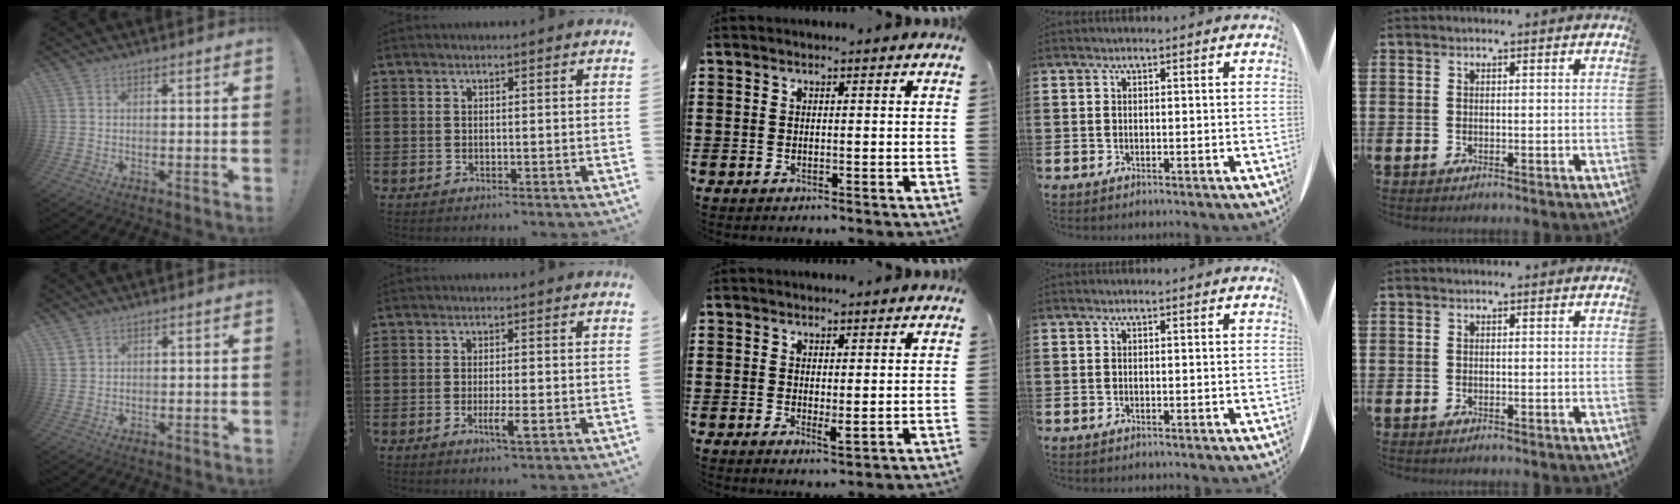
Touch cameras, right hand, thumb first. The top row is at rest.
{"thumb": {"total": 2.5, "force": [1.8, 1.5, 0.9], "torque": [-0.012, -0.009, 0.034]}, "index": {"total": 3.8, "force": [-1.4, 0.5, 3.5], "torque": [-0.071, -0.010, -0.028]}, "middle": {"total": 1.9, "force": [0.3, 0.8, 1.7], "torque": [-0.025, -0.006, 0.006]}}